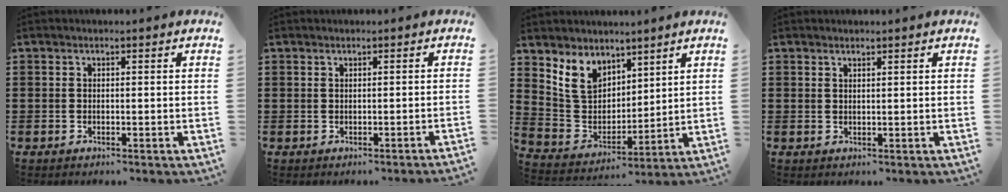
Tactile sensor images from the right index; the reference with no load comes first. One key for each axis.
{"total": 0.6, "fx": -0.2, "fy": -0.4, "fz": 0.4, "tx": -0.008, "ty": -0.002, "tz": -0.005}
{"total": 8.1, "fx": 5.2, "fy": 5.8, "fz": 2.2, "tx": -0.081, "ty": -0.011, "tz": 0.103}
{"total": 0.8, "fx": 0.7, "fy": 0.0, "fz": 0.3, "tx": -0.006, "ty": -0.001, "tz": 0.015}